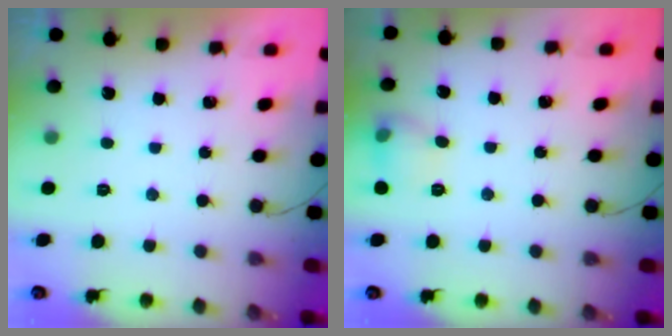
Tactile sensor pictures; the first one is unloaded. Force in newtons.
{"total": 6.8, "press": 6.7, "slide": 1.0}